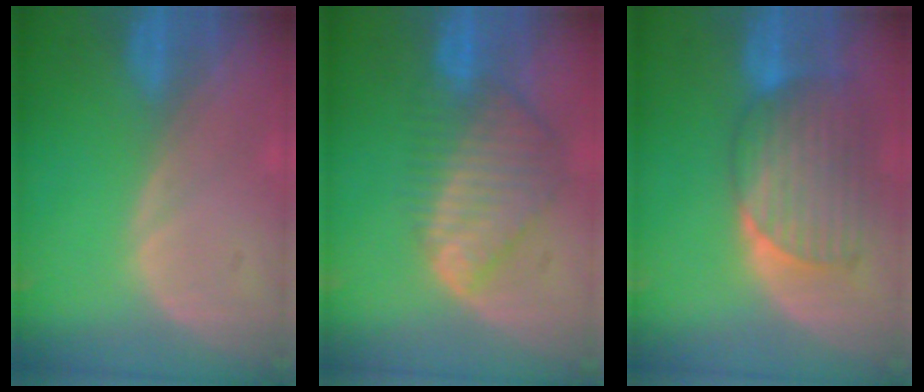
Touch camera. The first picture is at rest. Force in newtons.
{"total": 9.0, "press": 7.7, "slide": 4.5}
{"total": 9.0, "press": 8.4, "slide": 3.3}